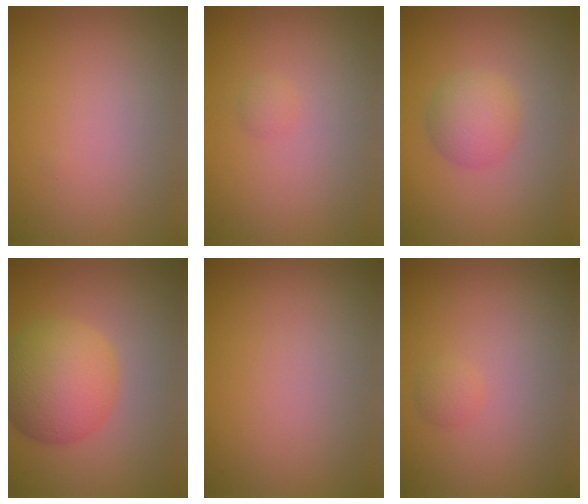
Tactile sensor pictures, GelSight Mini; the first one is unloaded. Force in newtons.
{"total": 0.6, "press": 0.6, "slide": 0.1}
{"total": 3.0, "press": 3.0, "slide": 0.1}
{"total": 7.1, "press": 7.1, "slide": 0.2}
{"total": 0.0}
{"total": 0.9, "press": 0.8, "slide": 0.0}